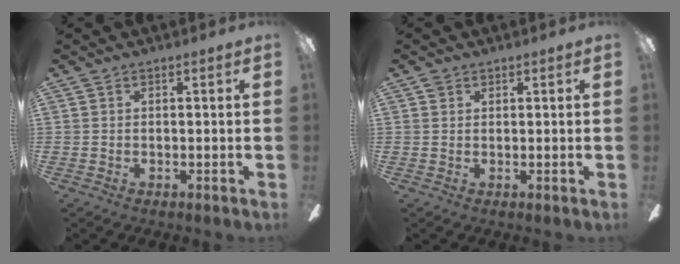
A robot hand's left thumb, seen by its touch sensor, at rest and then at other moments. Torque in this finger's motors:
{"motor_torque": [0.13, 0.09, 0.56, 0.10, 0.00]}